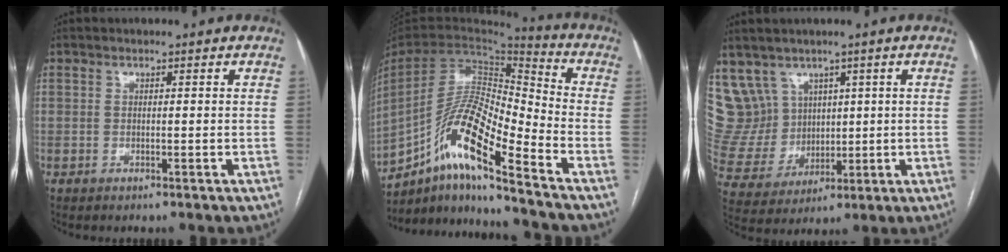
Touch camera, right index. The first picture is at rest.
{"total": 16.6, "force": [-10.4, 1.6, 12.8], "torque": [-0.250, 0.008, -0.187]}
{"total": 9.5, "force": [5.4, 7.8, 0.7], "torque": [-0.035, 0.047, 0.130]}